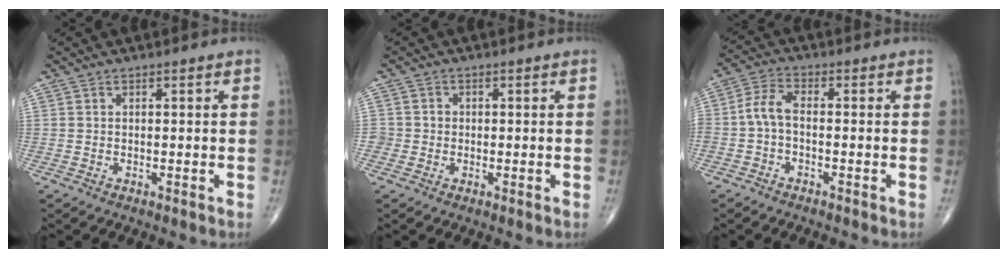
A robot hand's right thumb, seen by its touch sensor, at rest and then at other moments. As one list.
[{"total": 2.4, "force": [-0.5, 2.3, 0.1], "torque": [0.019, 0.010, -0.013]}, {"total": 4.9, "force": [-1.2, 2.5, 4.0], "torque": [-0.086, 0.021, -0.034]}]